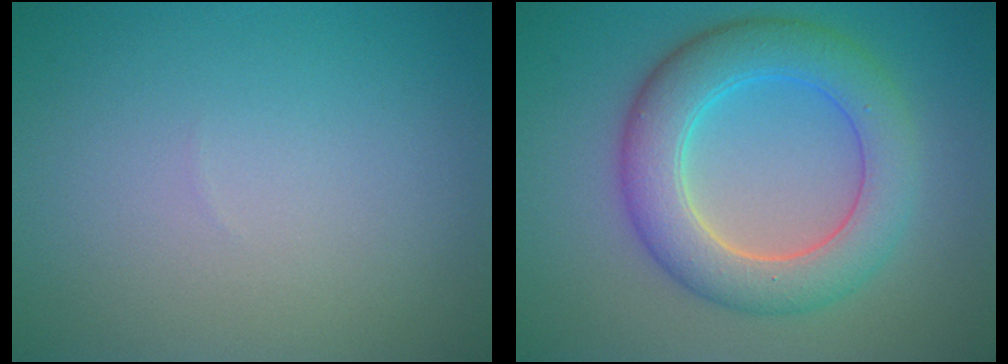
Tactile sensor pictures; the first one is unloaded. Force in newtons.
{"total": 6.9, "press": 6.8, "slide": 0.6}